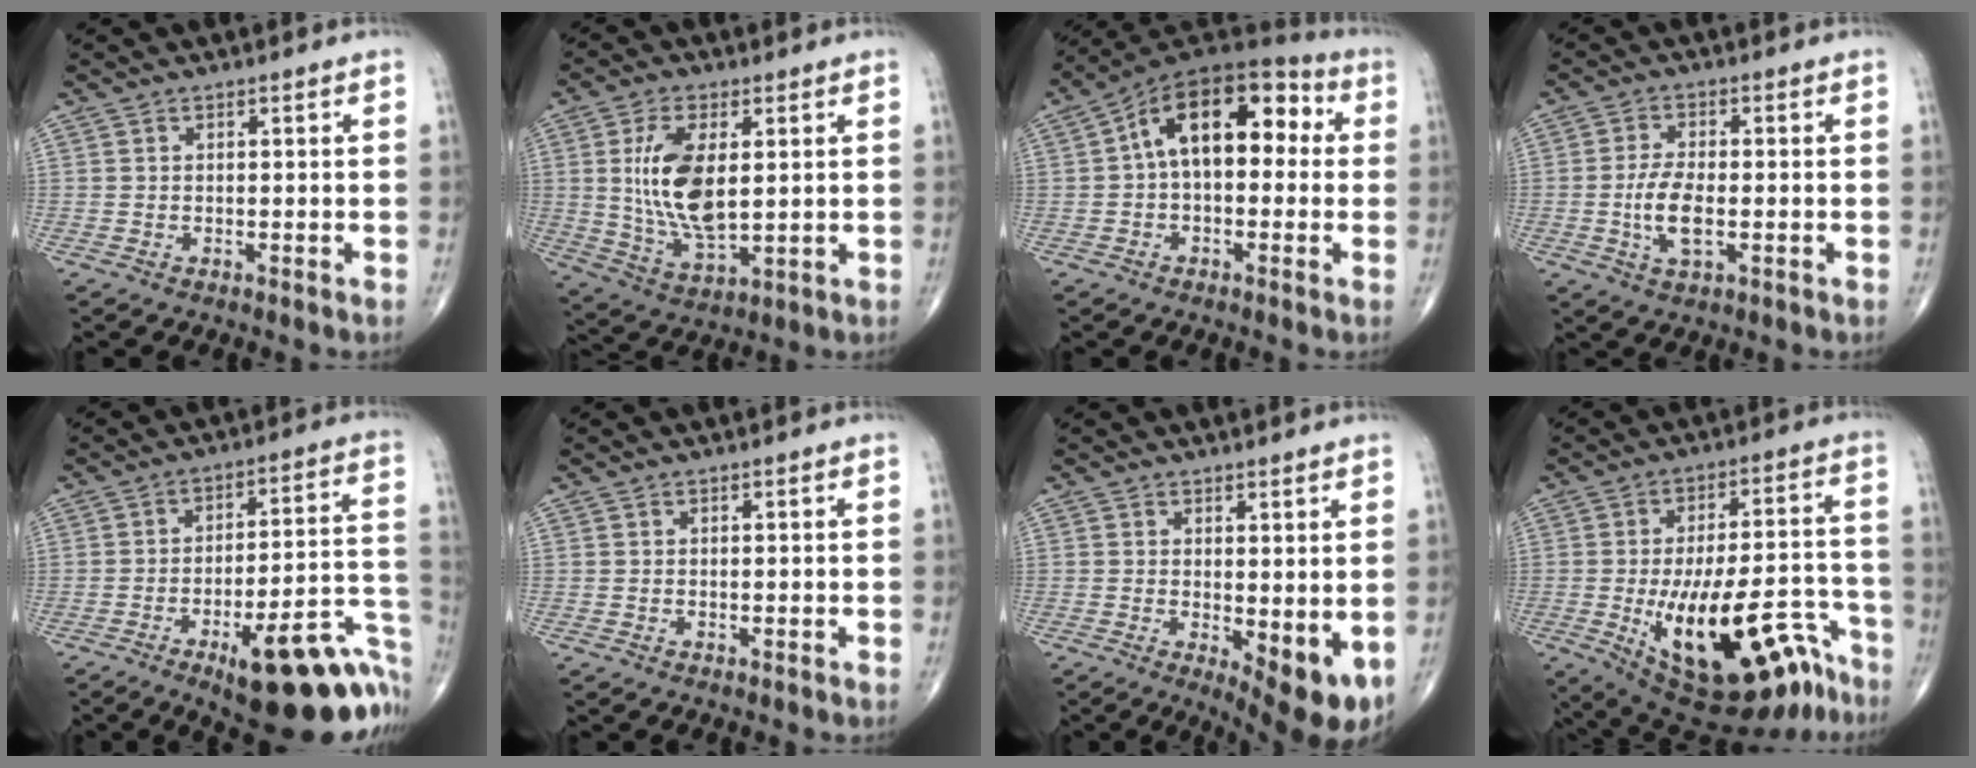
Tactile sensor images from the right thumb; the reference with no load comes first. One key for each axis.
{"total": 13.6, "fx": 2.1, "fy": 6.6, "fz": 11.7, "tx": -0.223, "ty": -0.019, "tz": 0.050}
{"total": 16.3, "fx": 2.1, "fy": 9.3, "fz": 13.1, "tx": -0.171, "ty": 0.052, "tz": 0.020}
{"total": 6.7, "fx": -1.2, "fy": 2.9, "fz": 5.9, "tx": -0.120, "ty": 0.001, "tz": -0.023}
{"total": 24.3, "fx": -11.1, "fy": 7.7, "fz": 20.2, "tx": -0.185, "ty": 0.067, "tz": -0.142}
{"total": 0.0}
{"total": 8.3, "fx": -1.0, "fy": 3.0, "fz": 7.7, "tx": -0.098, "ty": -0.022, "tz": -0.005}
{"total": 24.6, "fx": -12.2, "fy": 9.9, "fz": 18.9, "tx": -0.238, "ty": 0.066, "tz": -0.167}